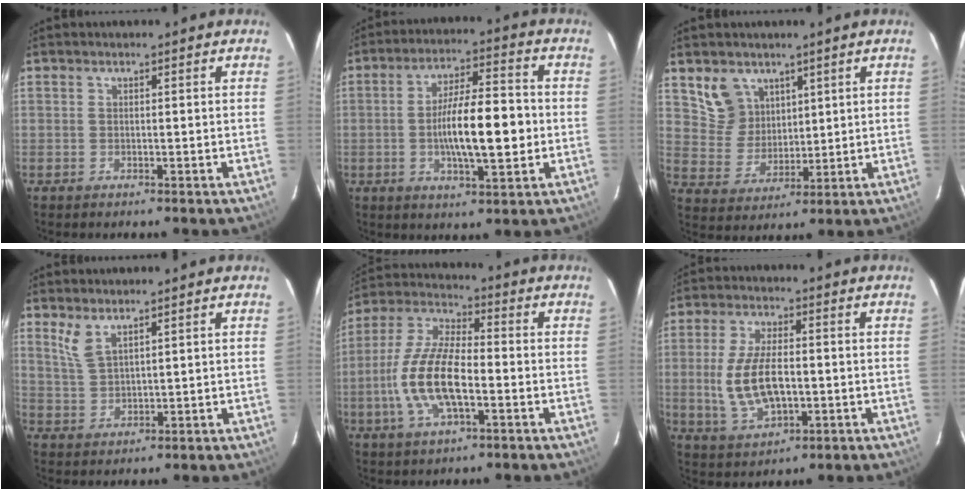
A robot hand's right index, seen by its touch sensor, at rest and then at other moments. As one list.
[{"total": 12.6, "force": [-1.6, 3.2, 12.0], "torque": [-0.211, 0.000, -0.024]}, {"total": 7.7, "force": [4.7, 5.8, 1.9], "torque": [-0.037, 0.013, 0.107]}, {"total": 4.0, "force": [2.9, 1.3, 2.5], "torque": [-0.053, -0.001, 0.064]}, {"total": 13.9, "force": [-3.7, 5.1, 12.4], "torque": [-0.261, -0.001, -0.074]}, {"total": 11.5, "force": [-1.2, 5.6, 10.0], "torque": [-0.205, -0.006, -0.012]}]